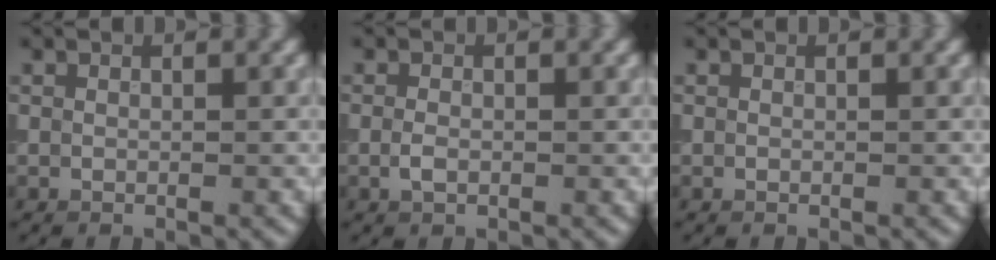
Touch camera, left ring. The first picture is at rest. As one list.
[{"total": 1.1, "force": [-0.2, 0.7, 0.9], "torque": [-0.021, 0.000, -0.007]}, {"total": 0.0}]